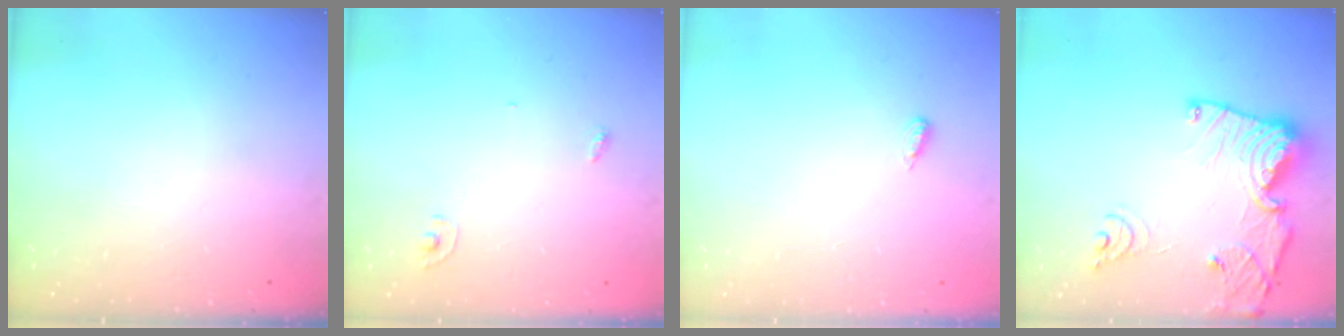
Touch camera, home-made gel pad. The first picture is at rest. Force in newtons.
{"total": 2.8, "press": 2.8, "slide": 0.1}
{"total": 4.4, "press": 3.4, "slide": 2.9}
{"total": 16.7, "press": 16.6, "slide": 1.6}